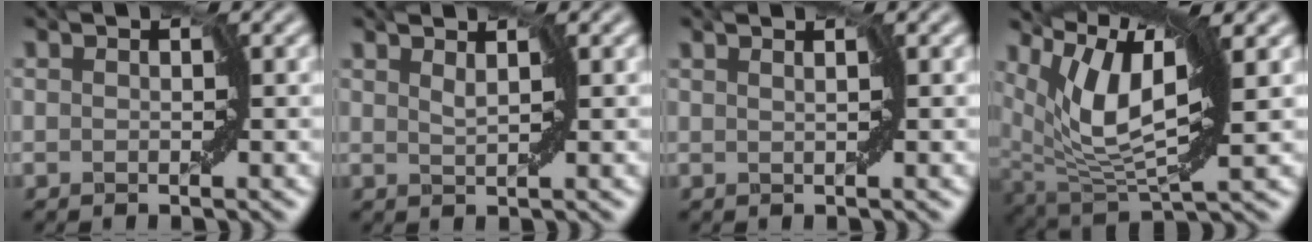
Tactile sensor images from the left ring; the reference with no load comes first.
{"total": 1.1, "force": [1.0, -0.2, 0.5], "torque": [-0.017, 0.002, 0.020]}
{"total": 1.0, "force": [0.7, -0.3, 0.6], "torque": [-0.015, 0.002, 0.009]}
{"total": 8.9, "force": [4.1, 2.6, 7.5], "torque": [-0.154, 0.000, 0.077]}